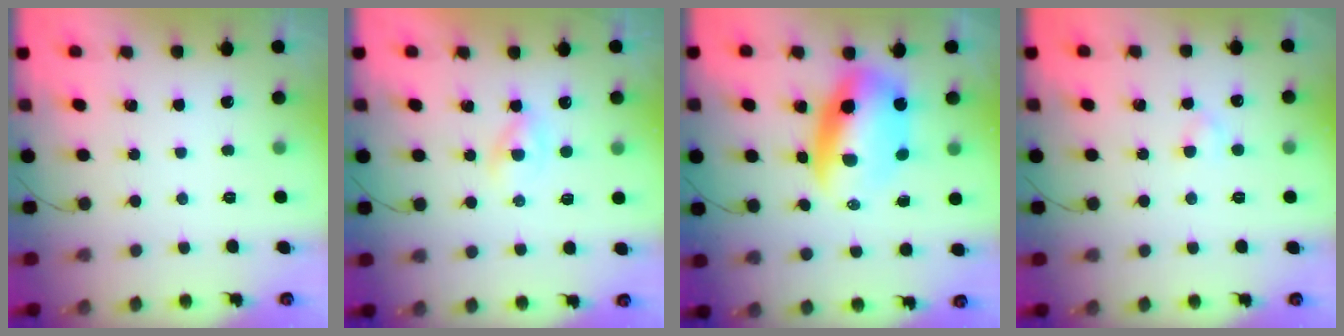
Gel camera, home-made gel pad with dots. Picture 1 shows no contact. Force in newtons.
{"total": 1.9, "press": 1.6, "slide": 0.9}
{"total": 10.8, "press": 10.4, "slide": 2.7}
{"total": 2.3, "press": 2.1, "slide": 1.0}